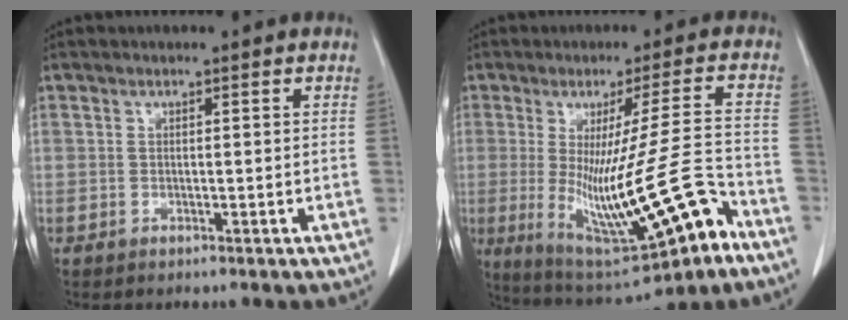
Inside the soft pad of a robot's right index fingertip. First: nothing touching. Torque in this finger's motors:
{"motor_torque": [2.00, -0.14, 0.82, 0.21]}